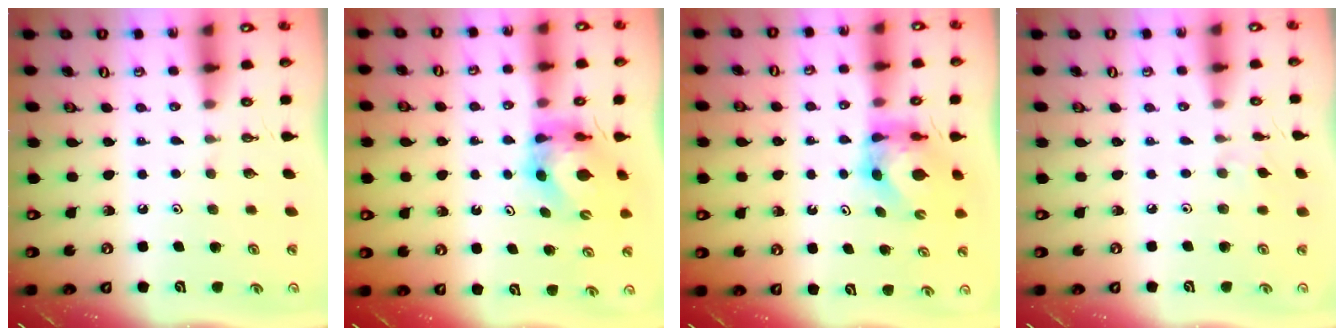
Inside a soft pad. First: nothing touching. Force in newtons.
{"total": 6.2, "press": 6.1, "slide": 0.6}
{"total": 6.0, "press": 6.0, "slide": 0.3}
{"total": 2.4, "press": 2.4, "slide": 0.6}